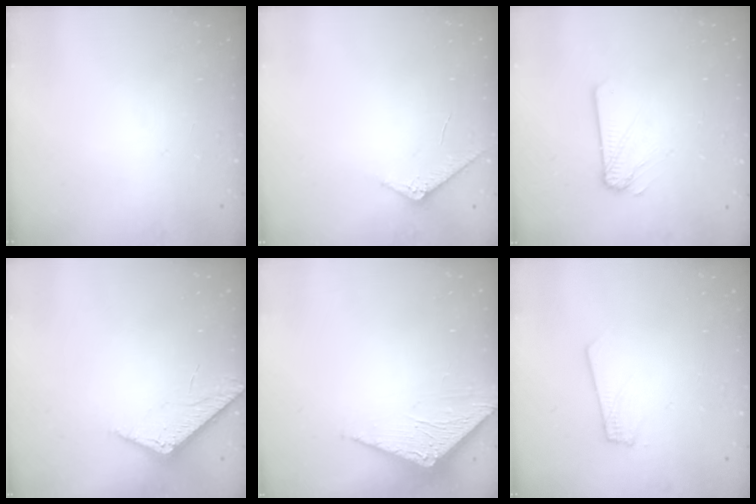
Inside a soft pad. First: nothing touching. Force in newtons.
{"total": 3.9, "press": 3.9, "slide": 0.5}
{"total": 2.1, "press": 2.1, "slide": 0.3}
{"total": 5.4, "press": 5.4, "slide": 0.1}
{"total": 3.1, "press": 3.1, "slide": 0.2}
{"total": 1.8, "press": 1.8, "slide": 0.1}